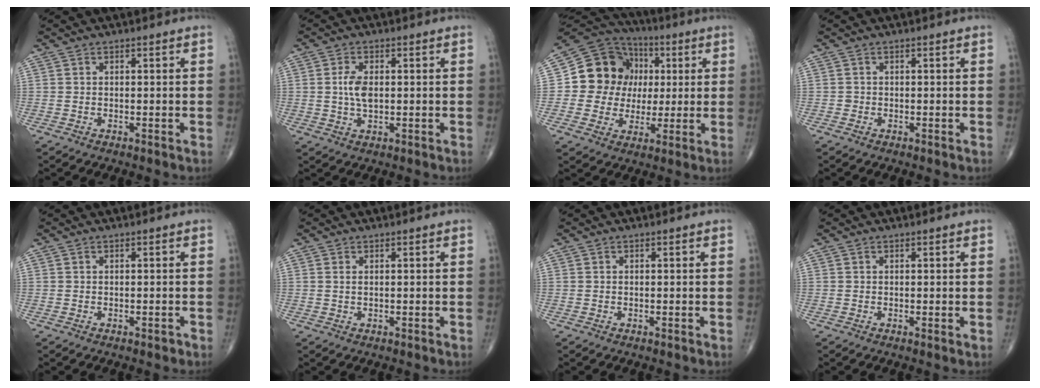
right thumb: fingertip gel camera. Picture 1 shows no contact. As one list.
[{"total": 4.6, "force": [0.4, 2.4, 3.9], "torque": [-0.079, -0.001, 0.008]}, {"total": 15.4, "force": [1.9, 13.8, 6.7], "torque": [-0.072, 0.019, 0.032]}, {"total": 0.6, "force": [-0.1, 0.5, 0.0], "torque": [0.001, 0.004, -0.004]}, {"total": 0.7, "force": [-0.4, 0.4, 0.4], "torque": [-0.003, 0.000, -0.006]}, {"total": 0.8, "force": [0.3, 0.4, 0.7], "torque": [-0.018, 0.002, 0.008]}, {"total": 0.0}, {"total": 0.5, "force": [0.1, 0.2, 0.5], "torque": [-0.009, -0.003, -0.001]}]